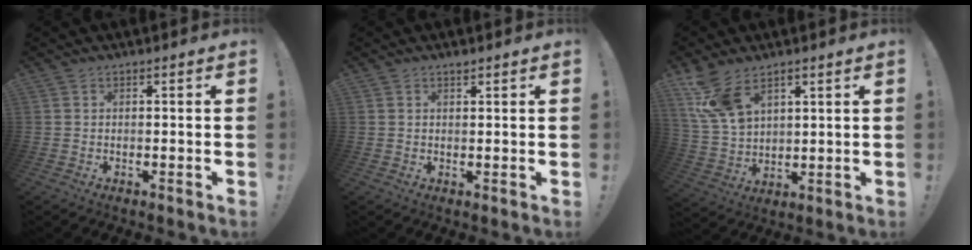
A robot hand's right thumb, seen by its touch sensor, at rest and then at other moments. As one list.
[{"total": 1.1, "force": [1.0, 0.1, 0.4], "torque": [-0.002, -0.003, 0.017]}, {"total": 11.8, "force": [7.1, 6.6, 6.8], "torque": [-0.135, -0.029, 0.141]}]